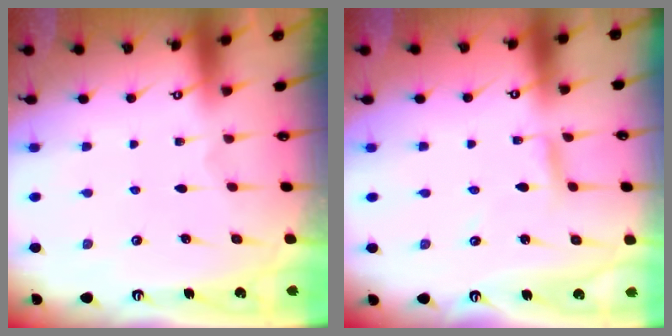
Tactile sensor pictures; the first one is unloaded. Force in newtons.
{"total": 2.9, "press": 2.9, "slide": 0.1}